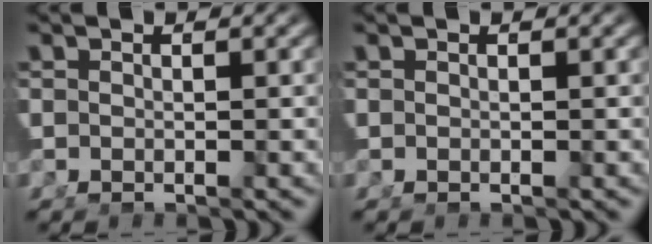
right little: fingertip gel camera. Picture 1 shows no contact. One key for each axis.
{"total": 0.0}